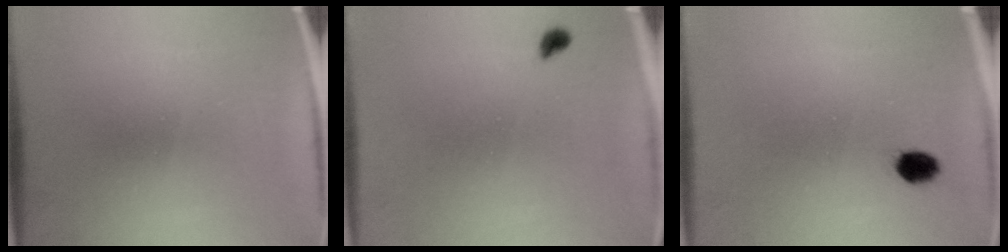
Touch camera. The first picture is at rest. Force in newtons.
{"total": 1.4}
{"total": 3.1}